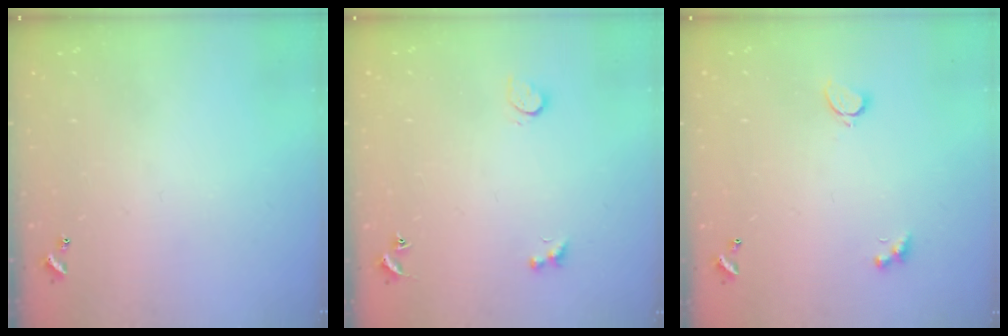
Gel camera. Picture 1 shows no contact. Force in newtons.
{"total": 2.6, "press": 2.3, "slide": 1.2}
{"total": 2.3, "press": 2.3, "slide": 0.6}